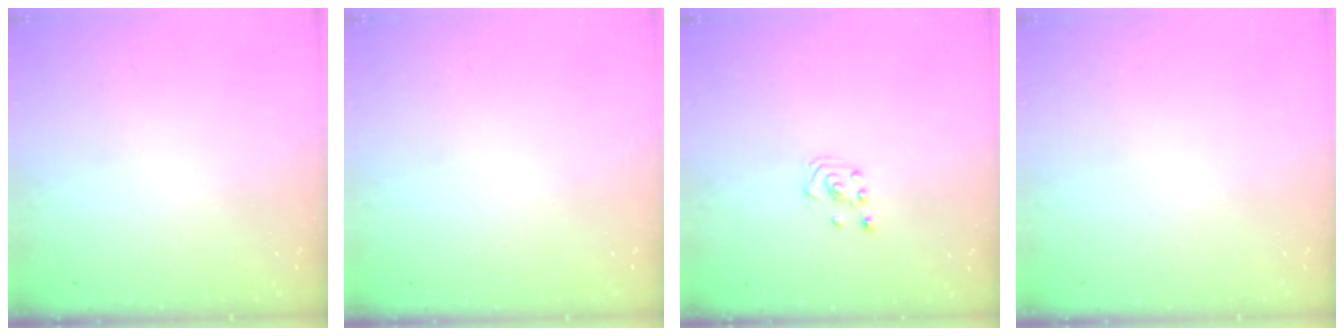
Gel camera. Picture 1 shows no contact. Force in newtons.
{"total": 0.0}
{"total": 1.9, "press": 1.7, "slide": 0.8}
{"total": 0.0}